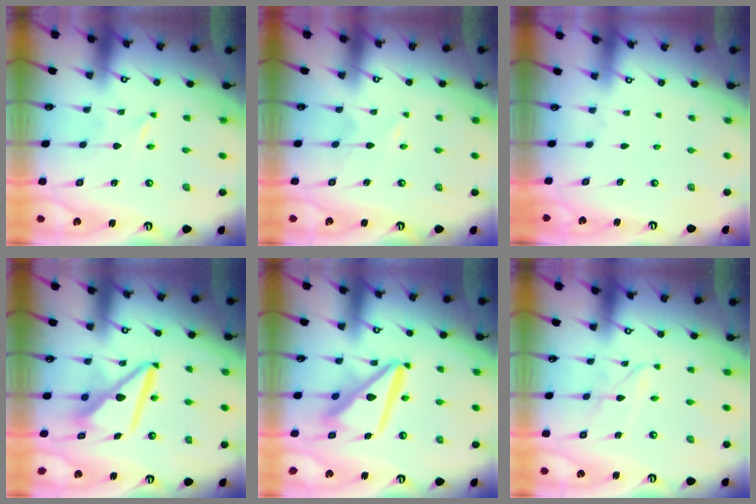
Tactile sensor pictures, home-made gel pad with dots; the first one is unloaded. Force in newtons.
{"total": 2.7, "press": 2.7, "slide": 0.4}
{"total": 0.0}
{"total": 11.0, "press": 11.0, "slide": 1.3}
{"total": 14.6, "press": 14.5, "slide": 1.8}
{"total": 2.8, "press": 2.8, "slide": 0.2}